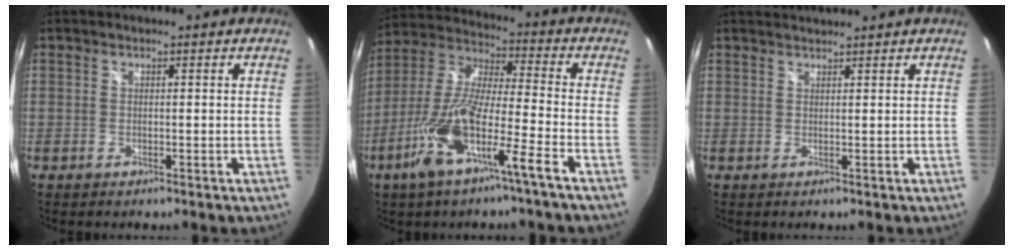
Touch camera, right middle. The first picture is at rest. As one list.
[{"total": 15.0, "force": [-8.0, 1.1, 12.7], "torque": [-0.257, -0.018, -0.157]}, {"total": 2.0, "force": [2.0, -0.5, 0.2], "torque": [-0.005, 0.001, 0.033]}]